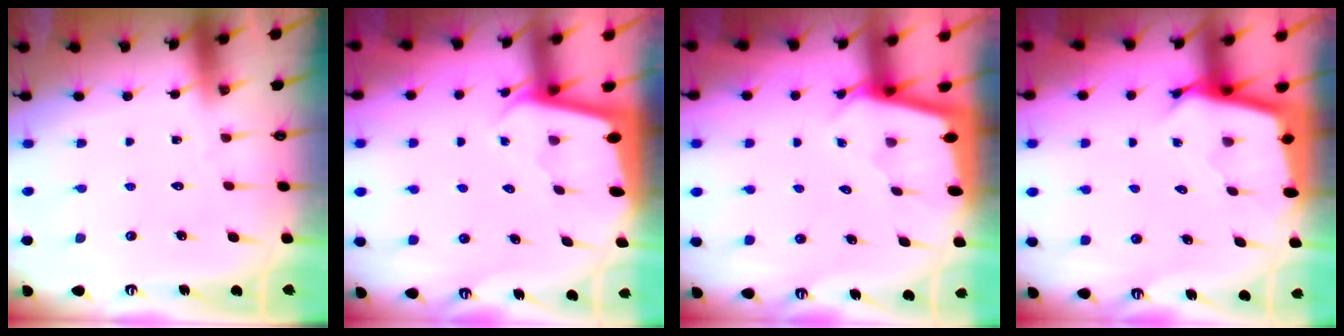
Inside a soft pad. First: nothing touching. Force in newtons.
{"total": 1.9, "press": 1.9, "slide": 0.1}
{"total": 1.9, "press": 1.9, "slide": 0.2}
{"total": 2.7, "press": 2.7, "slide": 0.1}